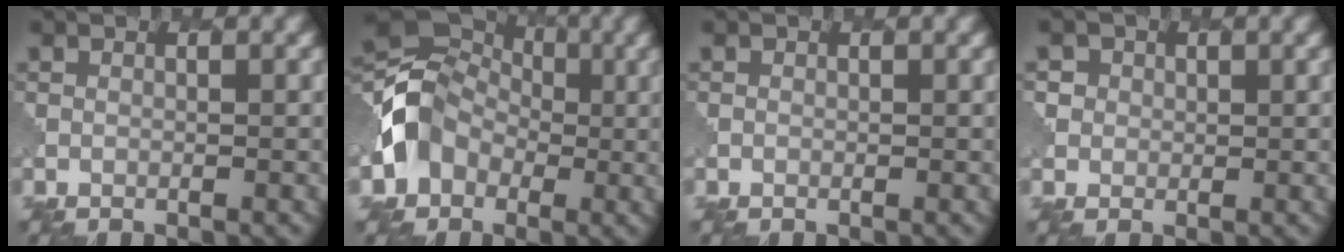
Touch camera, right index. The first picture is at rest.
{"total": 5.8, "force": [-1.1, 5.2, 2.4], "torque": [-0.042, 0.005, -0.035]}
{"total": 0.0}
{"total": 2.6, "force": [0.9, 2.4, 0.4], "torque": [0.014, 0.002, -0.005]}